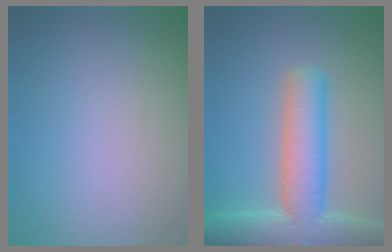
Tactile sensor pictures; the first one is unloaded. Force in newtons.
{"total": 7.6, "press": 7.6, "slide": 0.5}